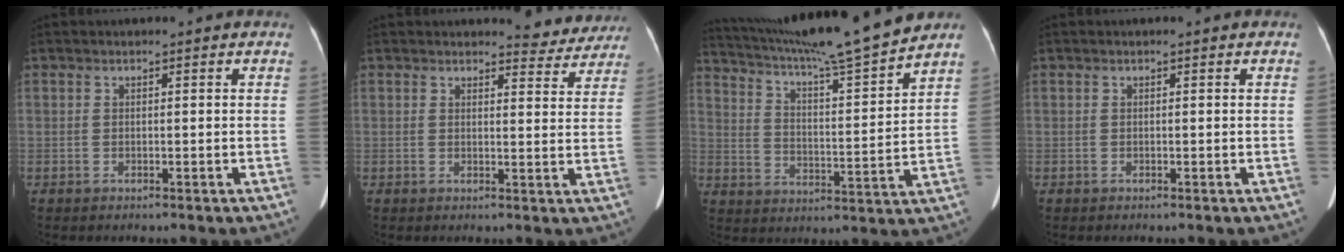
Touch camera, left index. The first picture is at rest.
{"total": 5.8, "force": [5.6, 1.5, 0.3], "torque": [0.009, -0.020, 0.048]}
{"total": 19.2, "force": [17.1, -1.0, 8.7], "torque": [-0.154, -0.018, 0.264]}
{"total": 0.0}